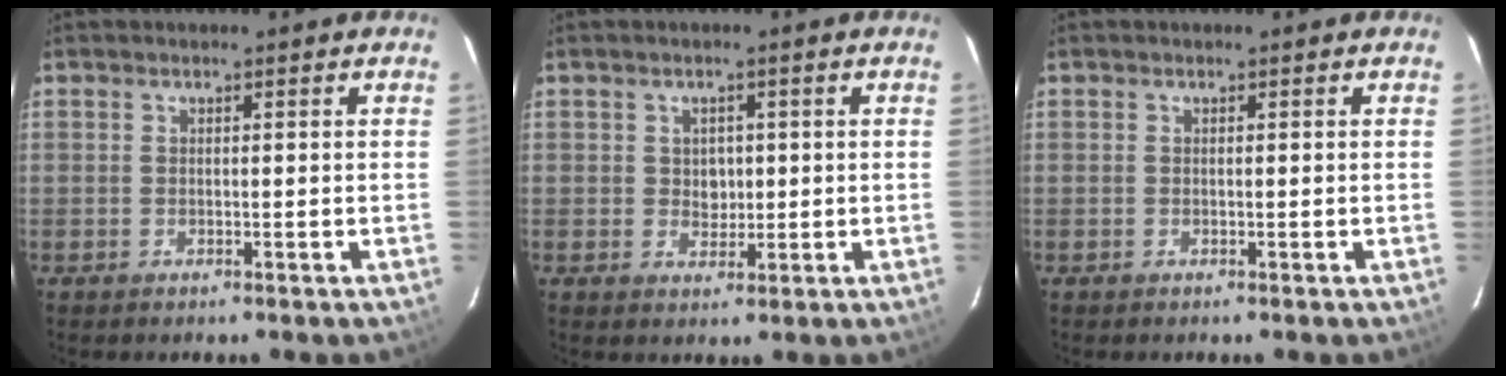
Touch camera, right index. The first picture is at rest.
{"total": 2.8, "force": [0.3, 2.6, 1.1], "torque": [-0.015, 0.003, 0.007]}
{"total": 0.0}